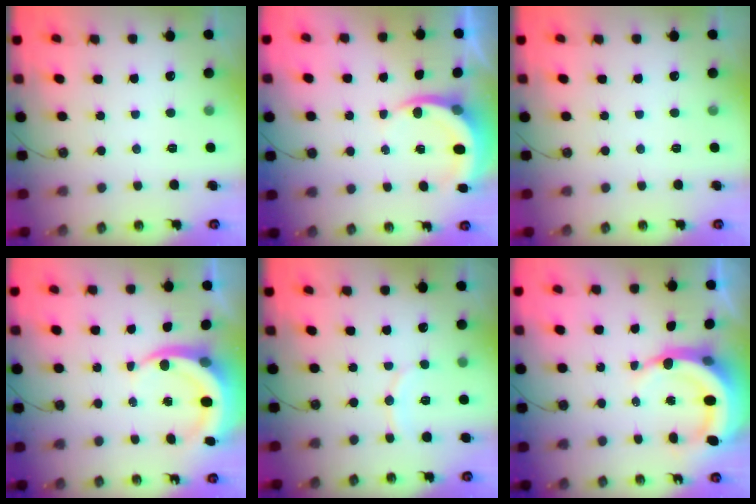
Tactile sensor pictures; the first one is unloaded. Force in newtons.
{"total": 4.6, "press": 4.6, "slide": 0.3}
{"total": 0.0}
{"total": 7.2, "press": 7.2, "slide": 0.7}
{"total": 7.1, "press": 6.9, "slide": 1.8}
{"total": 10.0, "press": 9.7, "slide": 2.0}